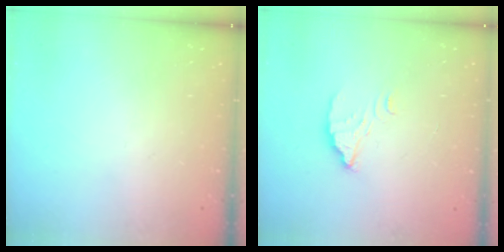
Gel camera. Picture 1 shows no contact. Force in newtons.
{"total": 3.4, "press": 3.4, "slide": 0.1}